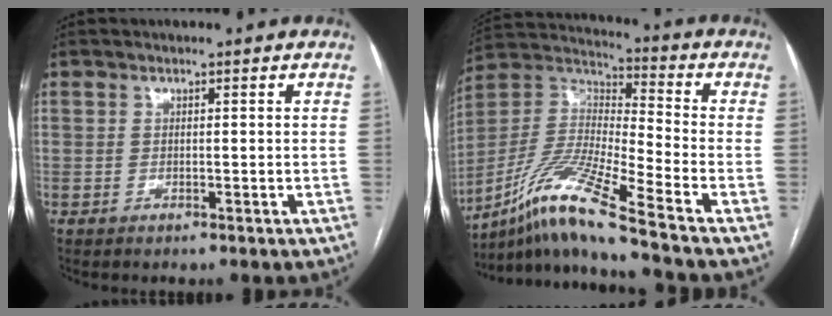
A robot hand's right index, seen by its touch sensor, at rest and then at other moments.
{"total": 15.1, "force": [-10.9, -1.2, 10.4], "torque": [-0.225, -0.007, -0.205]}